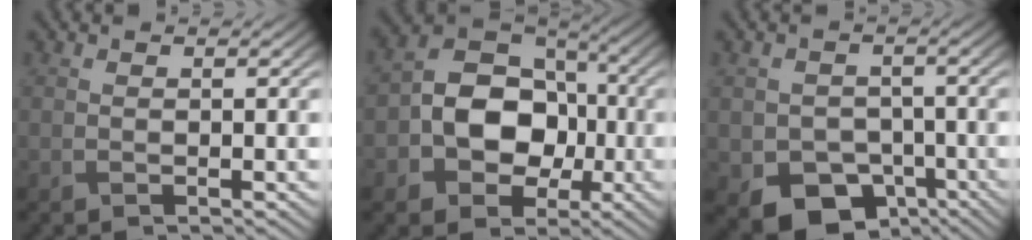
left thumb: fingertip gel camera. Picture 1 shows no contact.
{"total": 10.5, "force": [-2.1, 8.0, 6.4], "torque": [-0.114, -0.001, -0.054]}
{"total": 7.7, "force": [-3.8, 5.8, 3.5], "torque": [-0.067, -0.024, -0.061]}